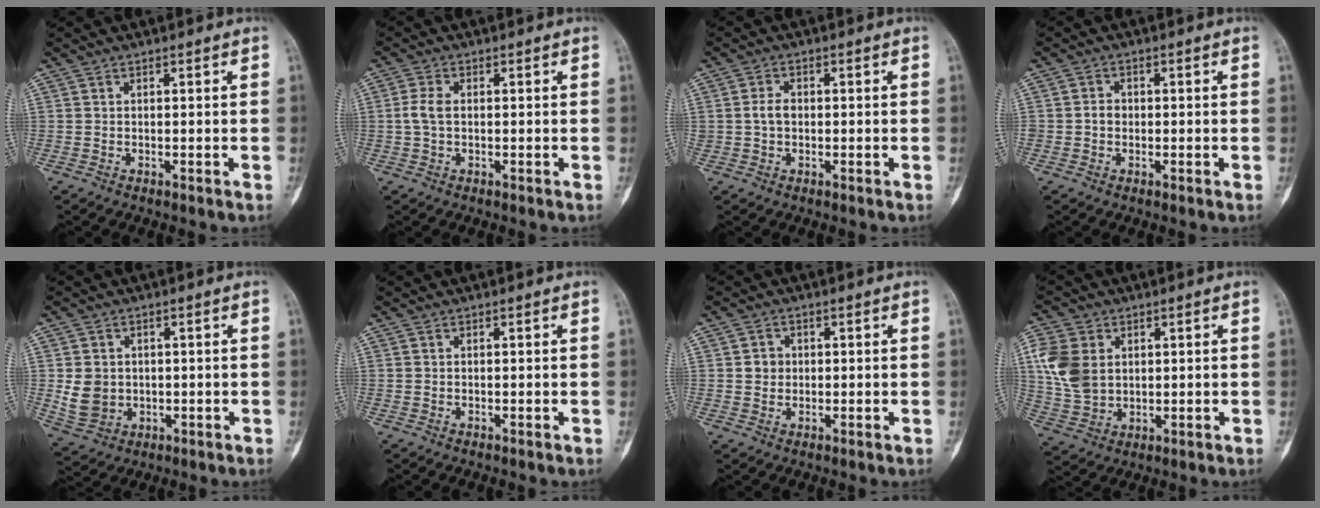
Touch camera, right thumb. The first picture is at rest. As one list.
[{"total": 3.2, "force": [0.0, 1.9, 2.6], "torque": [-0.064, 0.006, -0.003]}, {"total": 2.7, "force": [0.0, 2.0, 1.8], "torque": [-0.029, 0.008, -0.004]}, {"total": 1.9, "force": [-0.3, 1.7, 0.8], "torque": [-0.002, 0.007, -0.007]}, {"total": 6.3, "force": [0.1, 5.4, 3.2], "torque": [-0.042, -0.001, 0.015]}, {"total": 0.0}, {"total": 2.5, "force": [0.3, 2.3, 0.9], "torque": [-0.001, 0.004, 0.003]}, {"total": 10.4, "force": [2.4, 7.9, 6.4], "torque": [-0.123, -0.006, 0.052]}]